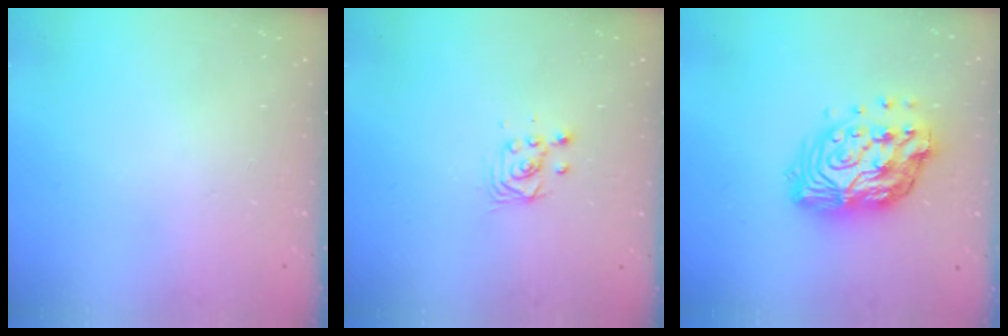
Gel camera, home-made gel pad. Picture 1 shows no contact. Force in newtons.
{"total": 3.3, "press": 3.3, "slide": 0.4}
{"total": 16.0, "press": 16.0, "slide": 1.1}